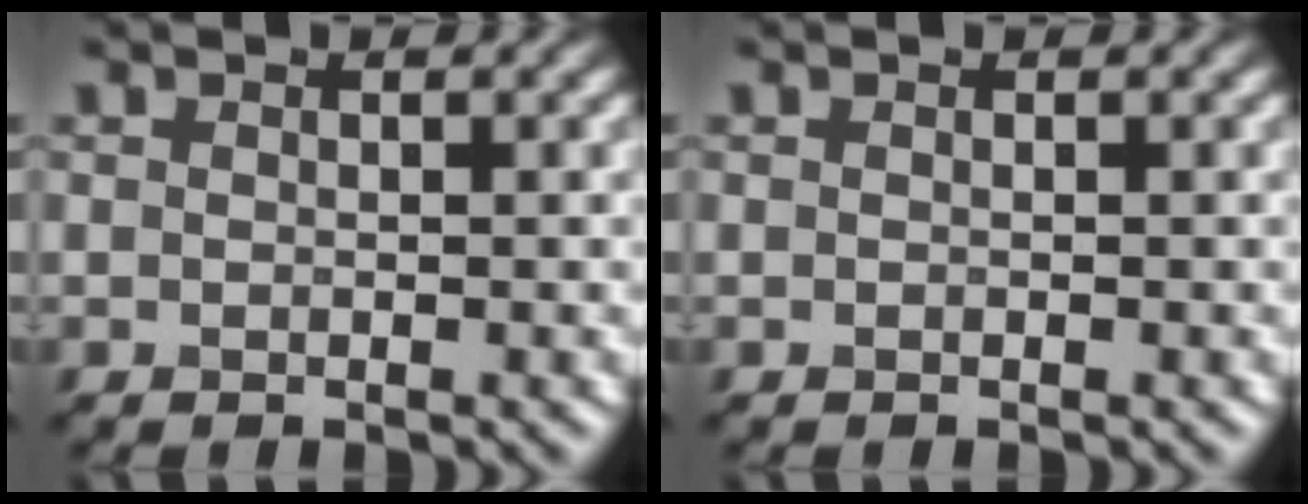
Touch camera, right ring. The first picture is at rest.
{"total": 0.0}